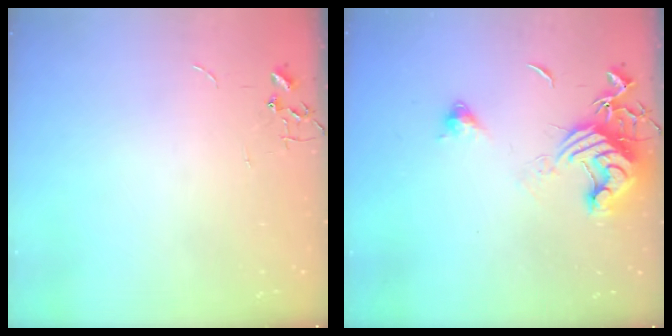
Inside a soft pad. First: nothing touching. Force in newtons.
{"total": 12.9, "press": 12.8, "slide": 1.6}